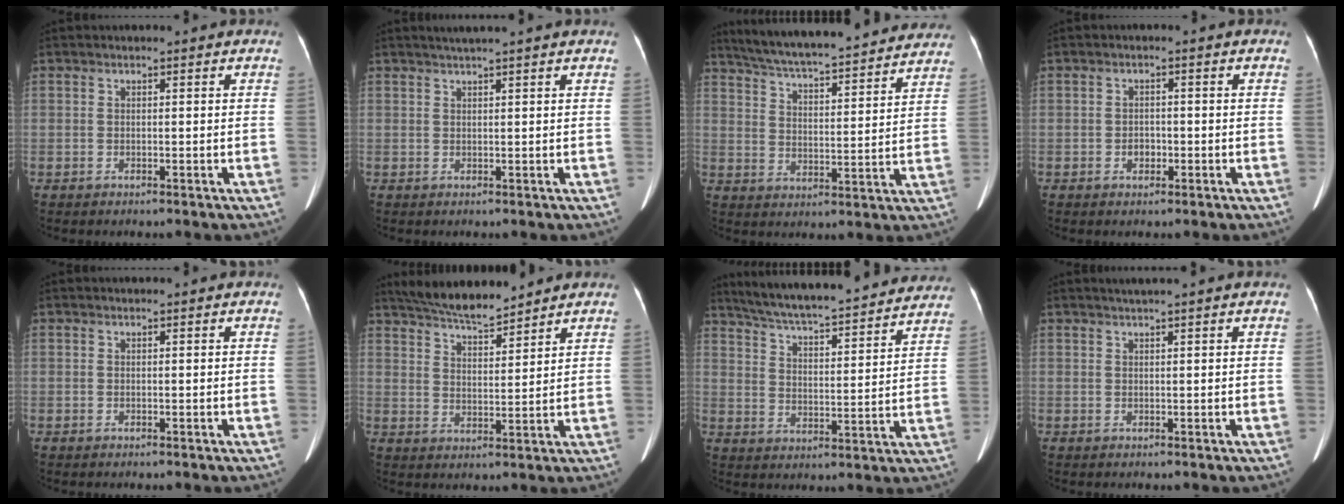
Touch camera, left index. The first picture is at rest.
{"total": 2.5, "force": [2.0, -0.7, 1.3], "torque": [-0.016, 0.013, 0.038]}
{"total": 25.2, "force": [22.9, 3.0, 10.3], "torque": [-0.167, -0.003, 0.310]}
{"total": 1.8, "force": [-0.8, 1.3, 1.0], "torque": [-0.014, 0.005, -0.009]}
{"total": 0.0}
{"total": 8.8, "force": [8.1, 1.0, 3.3], "torque": [-0.058, 0.011, 0.144]}
{"total": 26.6, "force": [24.2, 3.3, 10.6], "torque": [-0.172, -0.017, 0.323]}
{"total": 1.7, "force": [1.3, -0.5, 0.9], "torque": [-0.014, 0.007, 0.029]}